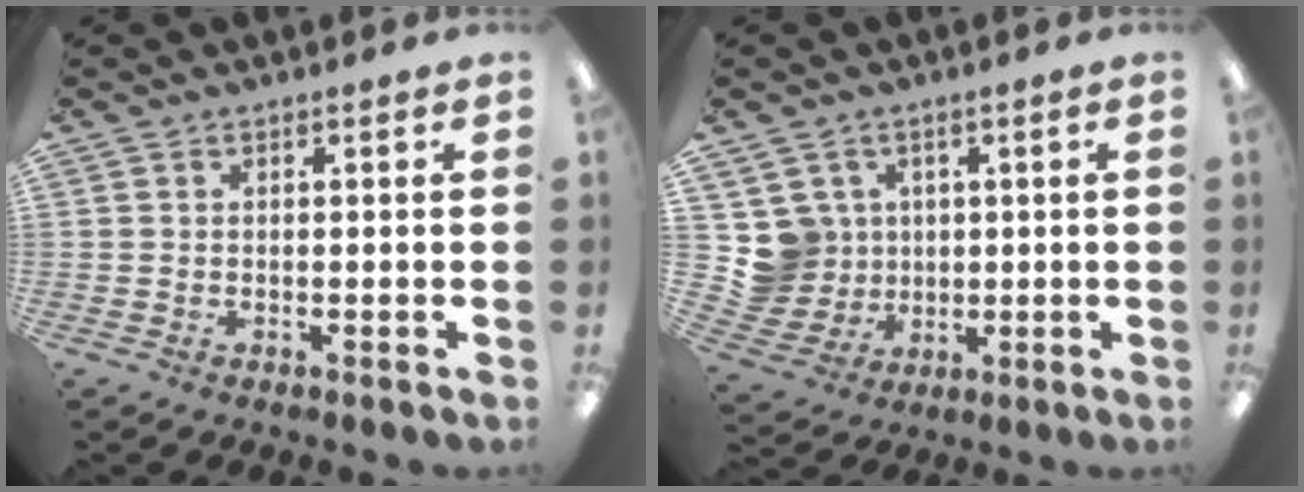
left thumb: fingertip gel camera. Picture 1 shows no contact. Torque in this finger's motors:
{"motor_torque": [0.02, 0.06, -0.01, -0.04, 0.01]}